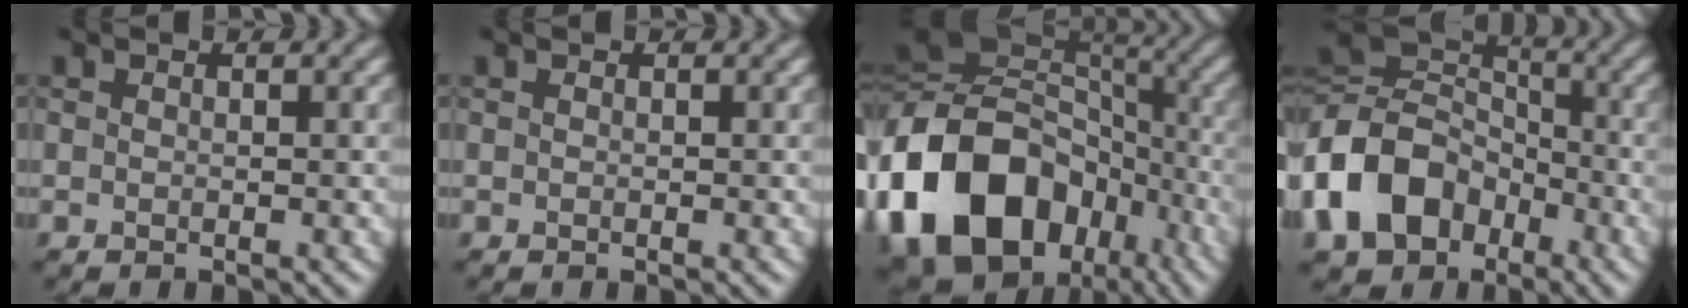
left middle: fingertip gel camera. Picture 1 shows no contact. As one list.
[{"total": 0.0}, {"total": 19.3, "force": [-8.1, 14.7, 9.7], "torque": [-0.212, -0.002, -0.148]}, {"total": 11.5, "force": [-5.3, 8.5, 5.8], "torque": [-0.136, -0.001, -0.115]}]